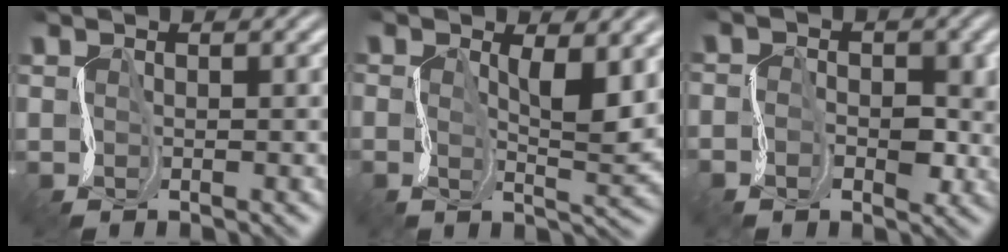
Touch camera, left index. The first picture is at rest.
{"total": 3.1, "force": [0.3, 0.9, 2.9], "torque": [-0.059, -0.001, 0.004]}
{"total": 3.2, "force": [-1.3, 2.1, 2.0], "torque": [-0.029, -0.003, -0.028]}